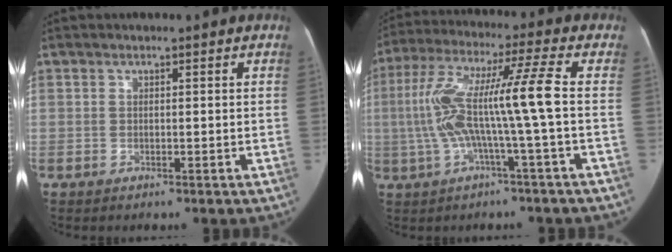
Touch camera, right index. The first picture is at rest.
{"total": 12.7, "force": [-1.1, -1.0, 12.6], "torque": [-0.250, 0.027, -0.025]}